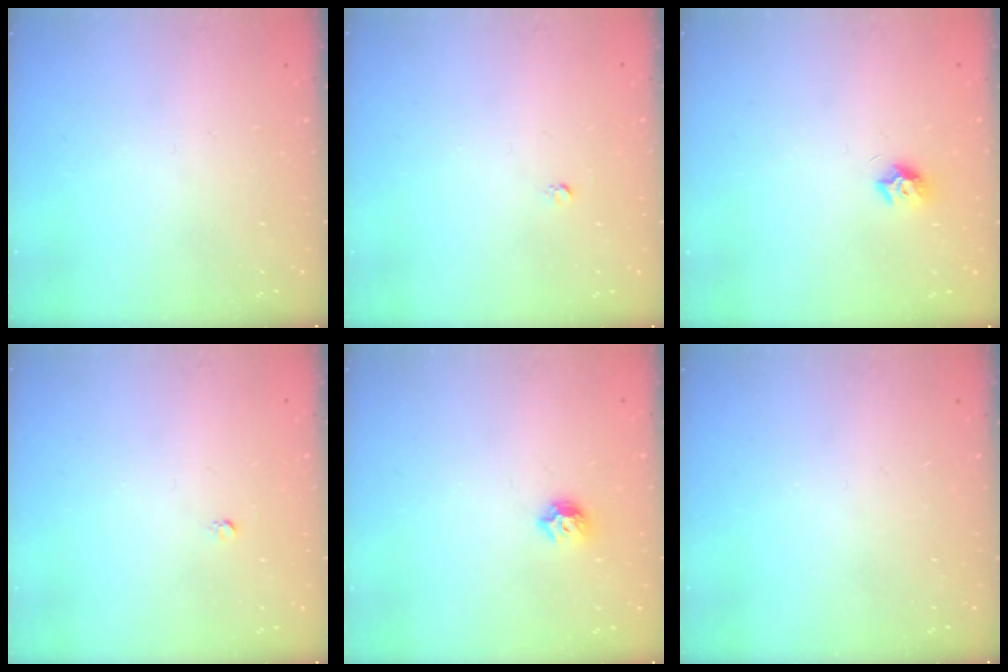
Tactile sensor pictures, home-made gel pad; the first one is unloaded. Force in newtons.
{"total": 2.5, "press": 2.5, "slide": 0.2}
{"total": 7.6, "press": 7.6, "slide": 0.7}
{"total": 2.5, "press": 2.5, "slide": 0.2}
{"total": 5.6, "press": 5.5, "slide": 0.9}
{"total": 0.0}